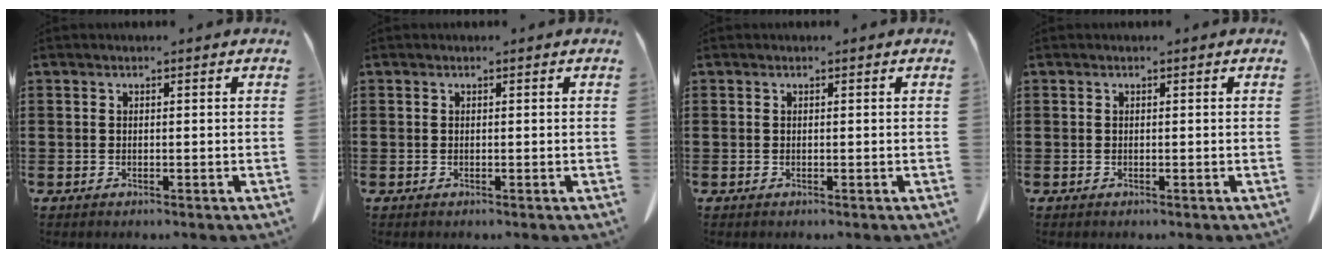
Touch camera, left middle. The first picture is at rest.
{"total": 0.0}
{"total": 0.0}
{"total": 0.0}